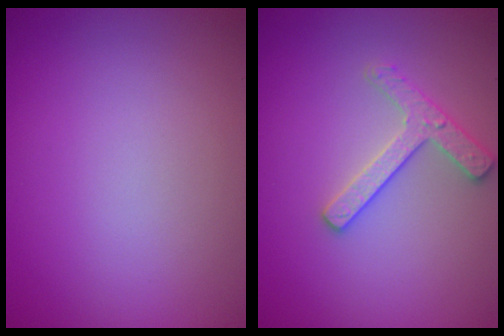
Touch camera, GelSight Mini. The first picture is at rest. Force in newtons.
{"total": 2.5, "press": 2.5, "slide": 0.3}